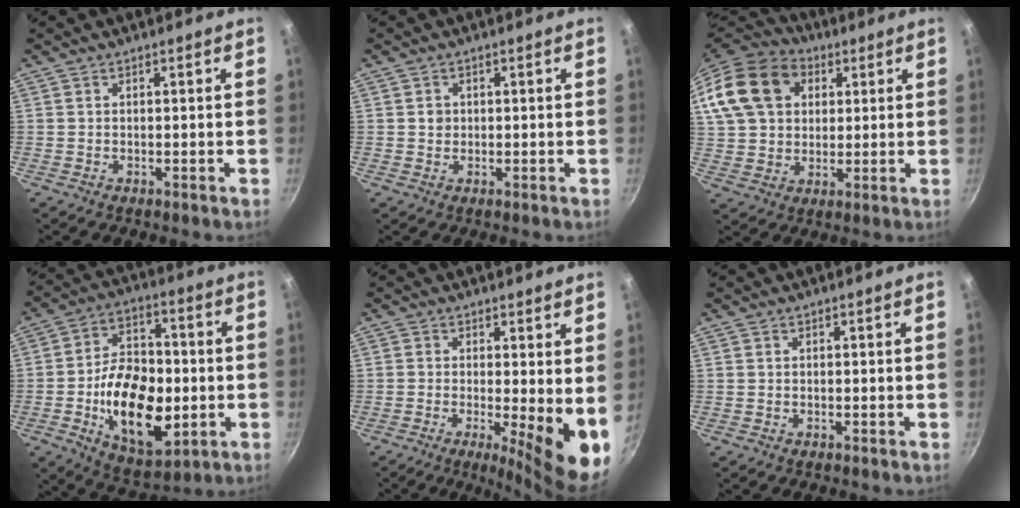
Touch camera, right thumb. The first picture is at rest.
{"total": 1.5, "force": [0.2, 1.4, 0.5], "torque": [-0.003, 0.005, 0.003]}
{"total": 20.4, "force": [6.7, 15.4, 11.7], "torque": [-0.222, 0.020, 0.115]}
{"total": 19.9, "force": [-3.4, 12.0, 15.5], "torque": [-0.225, 0.013, -0.050]}
{"total": 10.1, "force": [-0.7, 2.6, 9.7], "torque": [-0.118, -0.020, -0.008]}
{"total": 0.0}